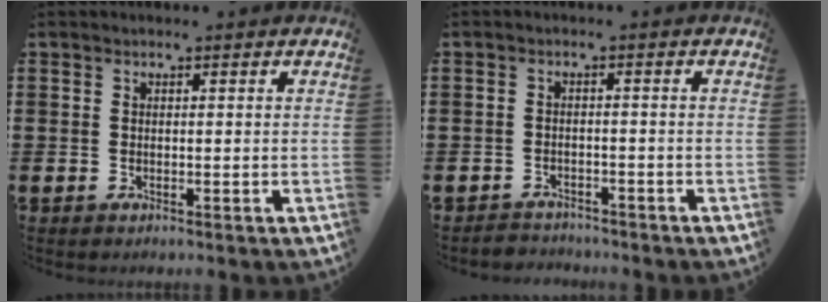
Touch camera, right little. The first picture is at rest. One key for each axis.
{"total": 1.7, "fx": -1.6, "fy": 0.2, "fz": -0.3, "tx": 0.000, "ty": 0.004, "tz": -0.038}